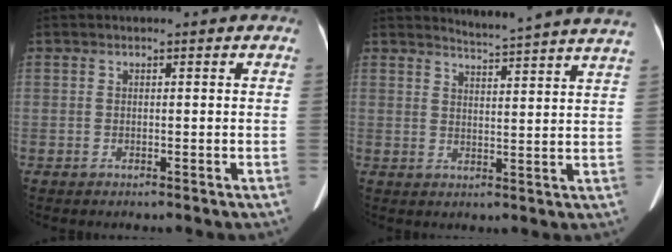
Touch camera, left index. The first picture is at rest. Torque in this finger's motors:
{"motor_torque": [0.46, -1.68, 0.15, 0.00]}